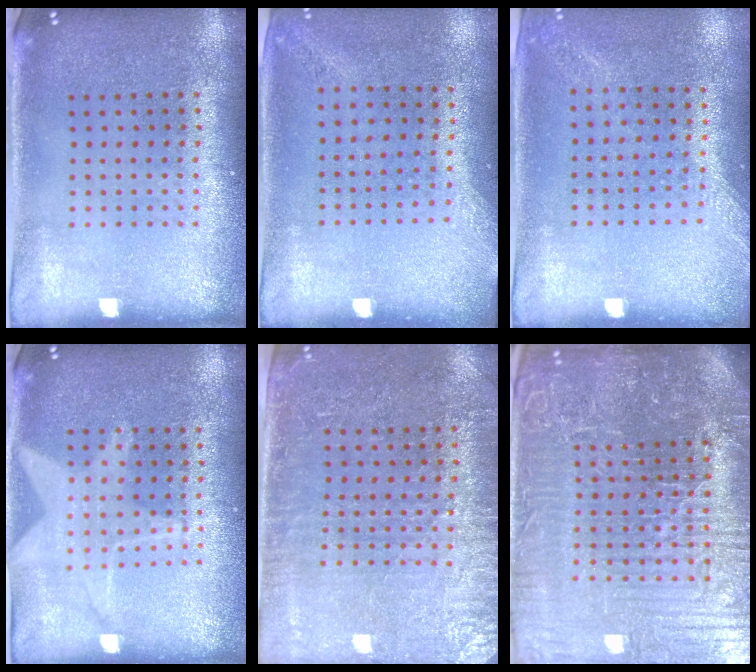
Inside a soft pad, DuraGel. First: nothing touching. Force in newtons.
{"total": 1.4, "press": 1.0, "slide": 1.0}
{"total": 1.2, "press": 1.2, "slide": 0.4}
{"total": 1.3, "press": 1.2, "slide": 0.3}
{"total": 3.4, "press": 3.0, "slide": 1.6}
{"total": 7.3, "press": 6.4, "slide": 3.3}